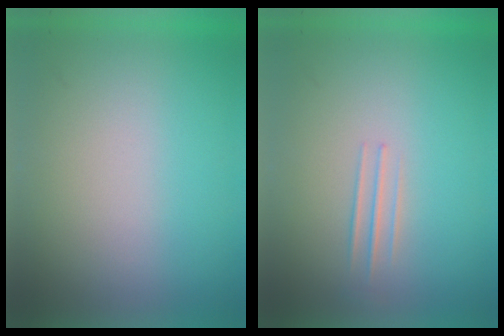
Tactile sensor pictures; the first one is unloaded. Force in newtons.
{"total": 1.4}